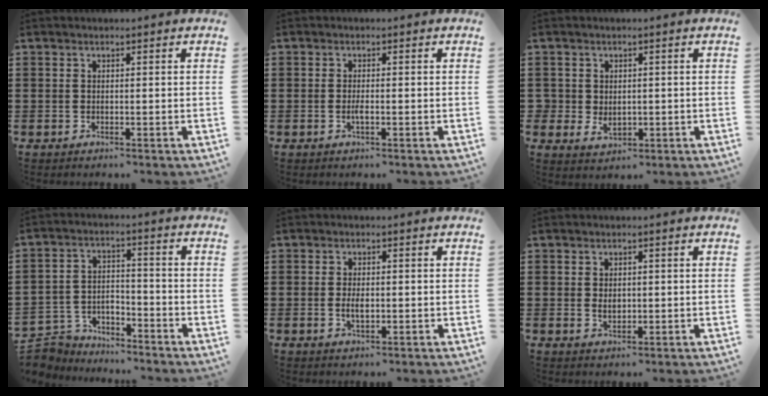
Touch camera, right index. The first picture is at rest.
{"total": 1.5, "force": [-0.4, 0.4, 1.4], "torque": [-0.033, -0.003, -0.010]}
{"total": 2.5, "force": [-0.2, 2.2, 1.3], "torque": [-0.032, 0.004, -0.005]}
{"total": 5.5, "force": [-5.3, 1.3, 0.1], "torque": [-0.015, 0.010, -0.112]}
{"total": 2.6, "force": [-0.3, 1.2, 2.3], "torque": [-0.043, 0.002, -0.004]}
{"total": 1.8, "force": [0.1, 1.2, 1.4], "torque": [-0.027, 0.006, 0.002]}